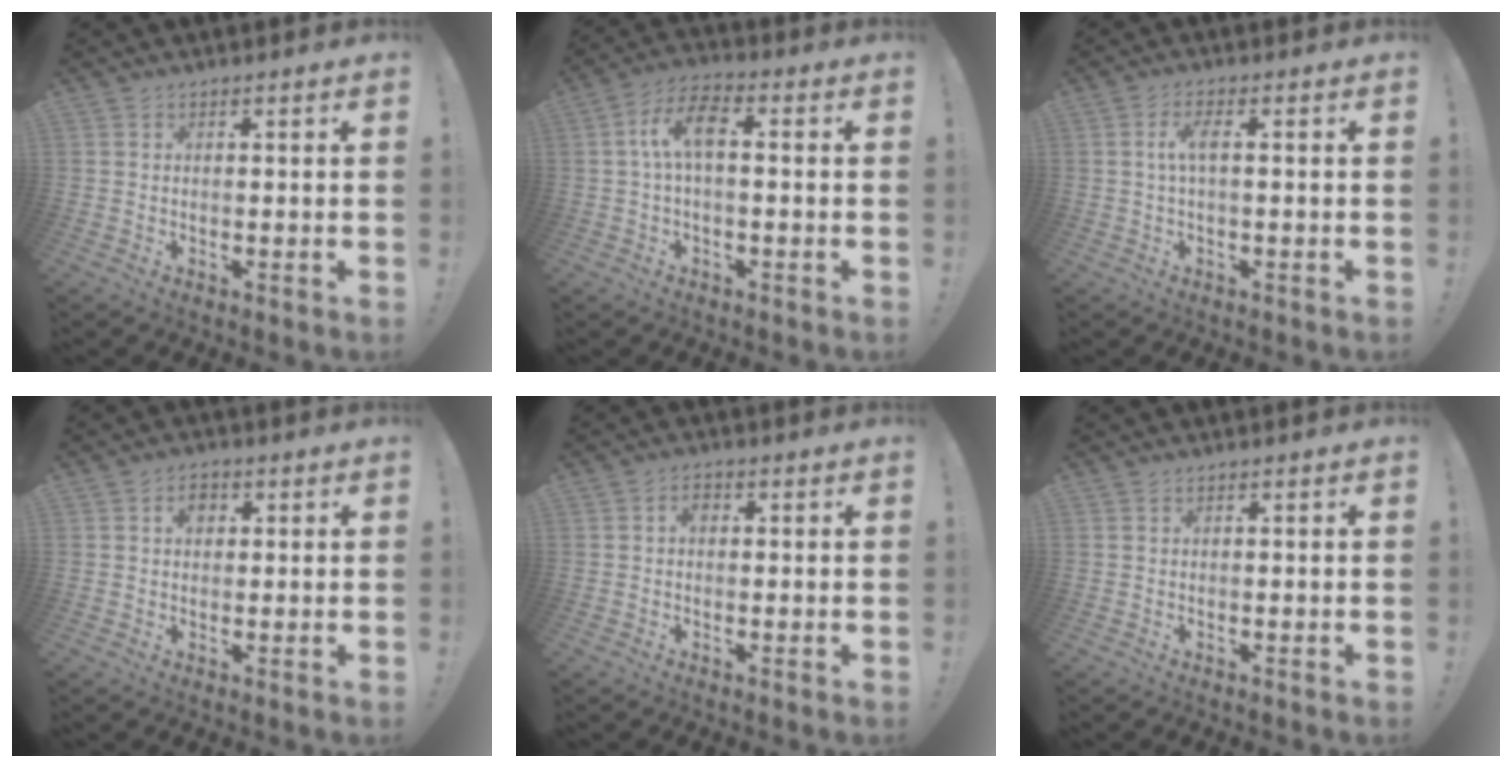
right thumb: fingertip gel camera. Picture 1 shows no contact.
{"total": 9.0, "force": [0.7, 4.1, 8.0], "torque": [-0.158, 0.015, 0.014]}
{"total": 4.5, "force": [0.2, 1.2, 4.3], "torque": [-0.089, 0.007, -0.002]}
{"total": 3.7, "force": [1.2, 2.8, 2.1], "torque": [-0.025, 0.002, 0.017]}
{"total": 2.4, "force": [0.1, 1.7, 1.7], "torque": [-0.027, 0.007, -0.001]}
{"total": 0.0}